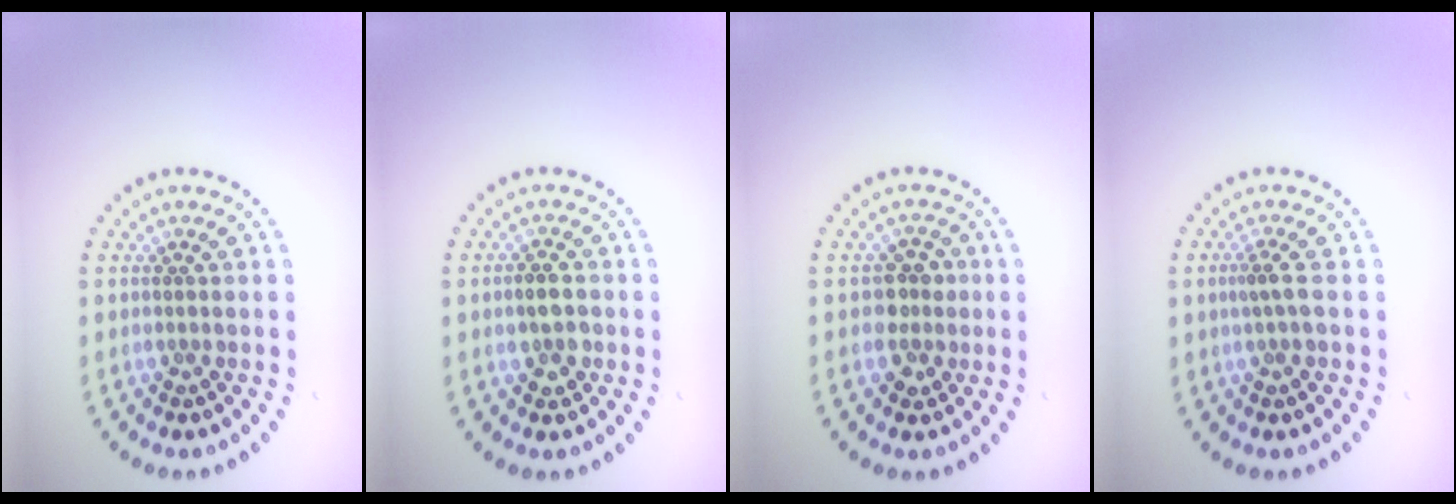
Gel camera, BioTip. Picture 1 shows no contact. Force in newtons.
{"total": 2.4, "press": 2.4, "slide": 0.4}
{"total": 2.5, "press": 2.3, "slide": 0.9}
{"total": 1.4, "press": 1.2, "slide": 0.6}